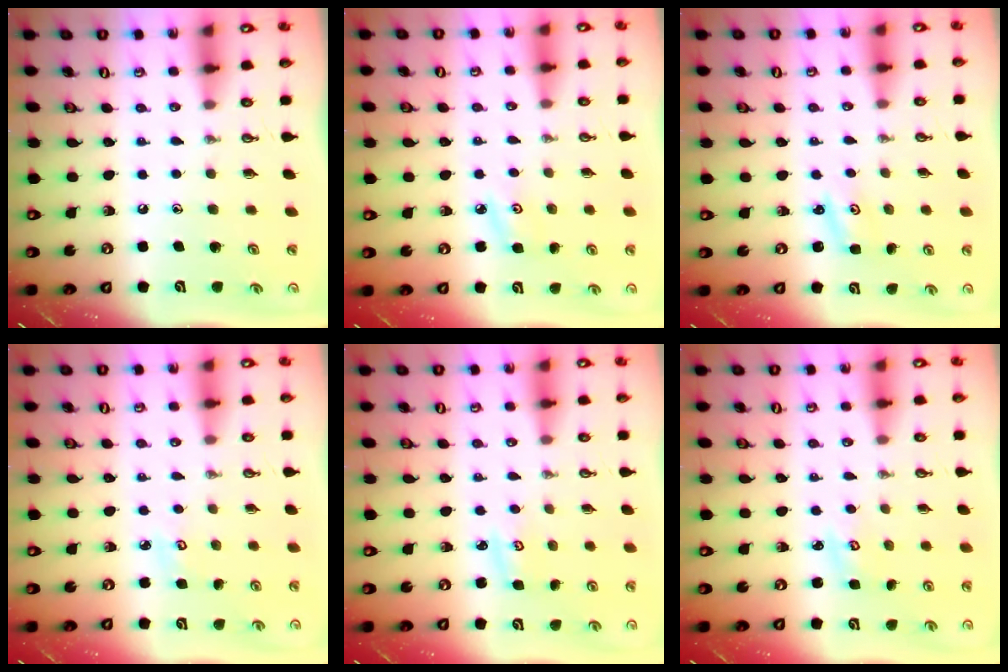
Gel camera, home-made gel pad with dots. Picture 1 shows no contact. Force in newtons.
{"total": 4.0, "press": 3.9, "slide": 0.3}
{"total": 1.8, "press": 1.8, "slide": 0.3}
{"total": 3.4, "press": 3.4, "slide": 0.3}
{"total": 2.9, "press": 2.9, "slide": 0.2}
{"total": 2.3, "press": 2.3, "slide": 0.2}